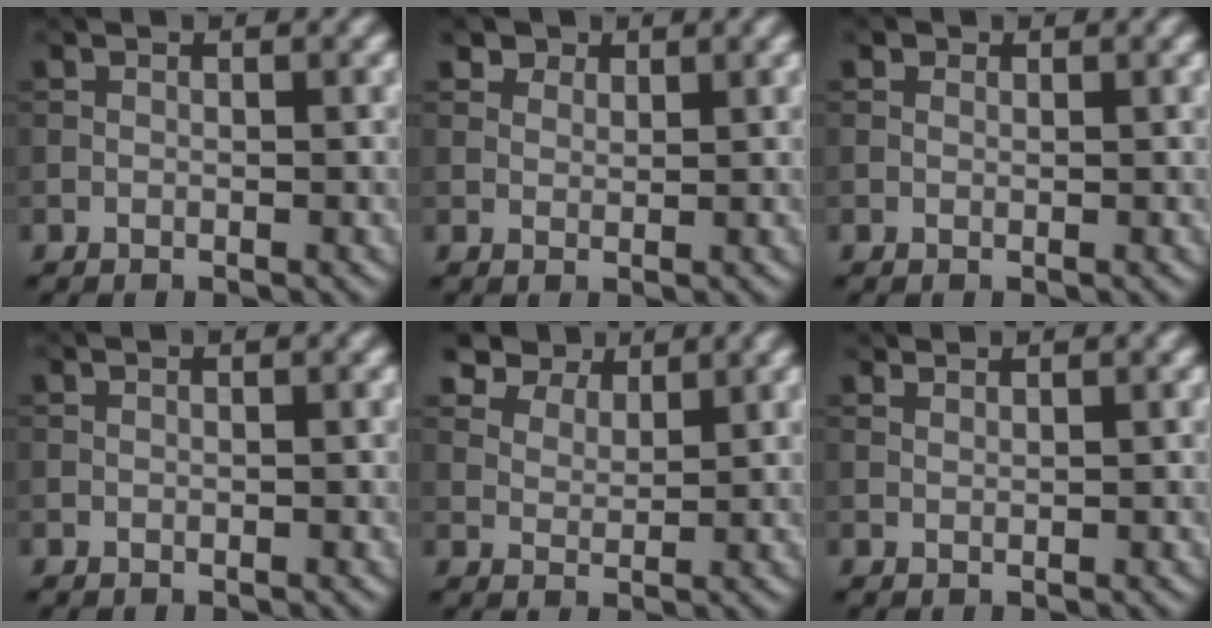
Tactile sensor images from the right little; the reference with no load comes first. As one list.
[{"total": 1.0, "force": [0.6, -0.1, -0.8], "torque": [-0.008, -0.016, 0.047]}, {"total": 1.5, "force": [-0.3, -0.9, -1.1], "torque": [-0.004, -0.010, 0.020]}, {"total": 0.8, "force": [0.6, 0.4, 0.5], "torque": [-0.007, 0.006, 0.005]}, {"total": 4.8, "force": [4.3, 1.6, 1.2], "torque": [-0.057, -0.016, 0.111]}, {"total": 1.0, "force": [0.7, -0.6, -0.4], "torque": [0.001, -0.016, 0.026]}]